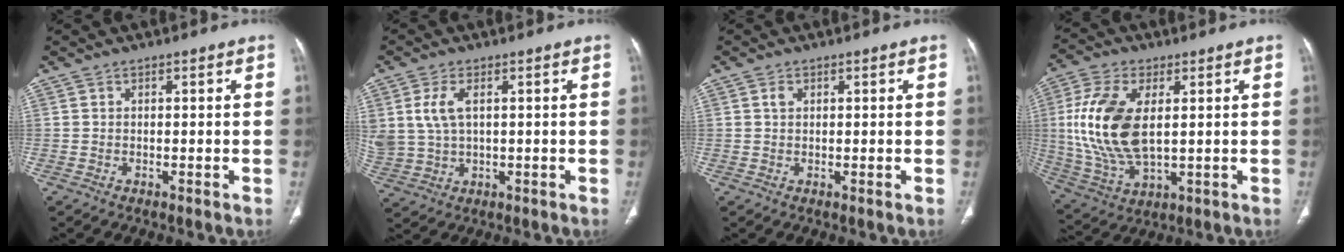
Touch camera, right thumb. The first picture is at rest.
{"total": 6.8, "force": [1.8, 4.1, 5.2], "torque": [-0.118, -0.001, 0.042]}
{"total": 1.1, "force": [0.5, 0.8, 0.6], "torque": [-0.010, 0.001, 0.009]}
{"total": 16.2, "force": [2.1, 8.6, 13.6], "torque": [-0.286, -0.011, 0.046]}